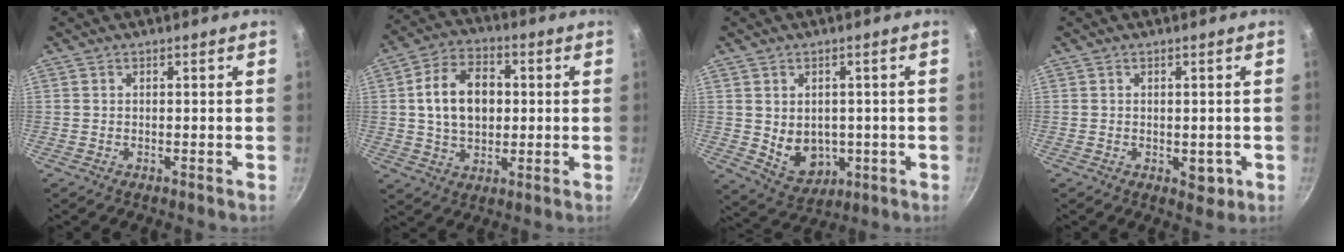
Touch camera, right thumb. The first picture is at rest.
{"total": 12.6, "force": [1.4, 8.8, 9.0], "torque": [-0.129, 0.014, 0.017]}
{"total": 8.0, "force": [-0.3, 6.4, 4.8], "torque": [-0.053, -0.011, 0.015]}
{"total": 3.2, "force": [-0.6, 2.1, 2.3], "torque": [-0.014, 0.001, -0.005]}